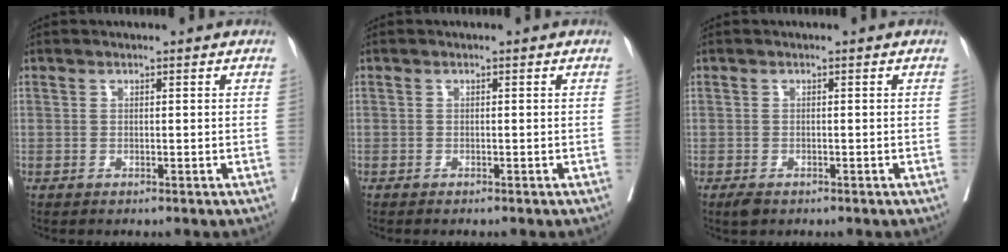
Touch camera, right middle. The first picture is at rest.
{"total": 1.1, "force": [-1.0, 0.1, 0.5], "torque": [-0.007, -0.001, -0.014]}
{"total": 1.5, "force": [-1.1, 0.7, 0.8], "torque": [-0.017, -0.002, -0.014]}